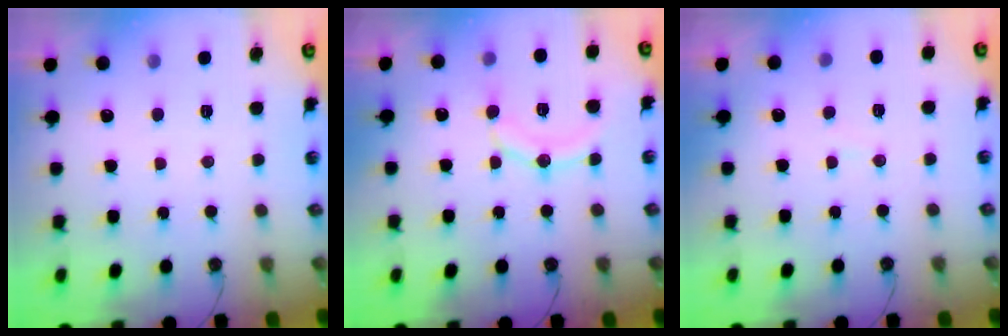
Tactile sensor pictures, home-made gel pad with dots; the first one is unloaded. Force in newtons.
{"total": 12.5, "press": 12.1, "slide": 3.3}
{"total": 3.6, "press": 3.6, "slide": 0.4}